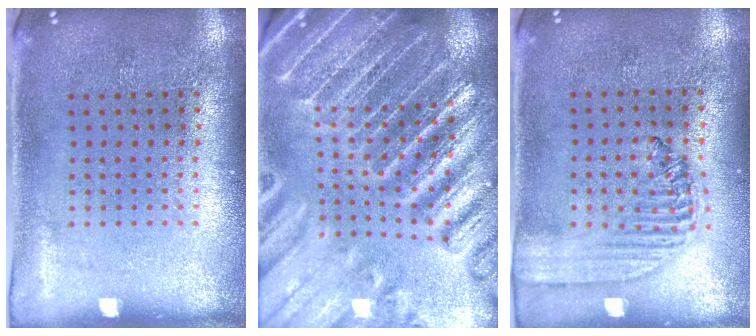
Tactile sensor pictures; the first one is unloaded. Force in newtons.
{"total": 4.8, "press": 4.4, "slide": 2.1}
{"total": 1.5, "press": 1.4, "slide": 0.6}